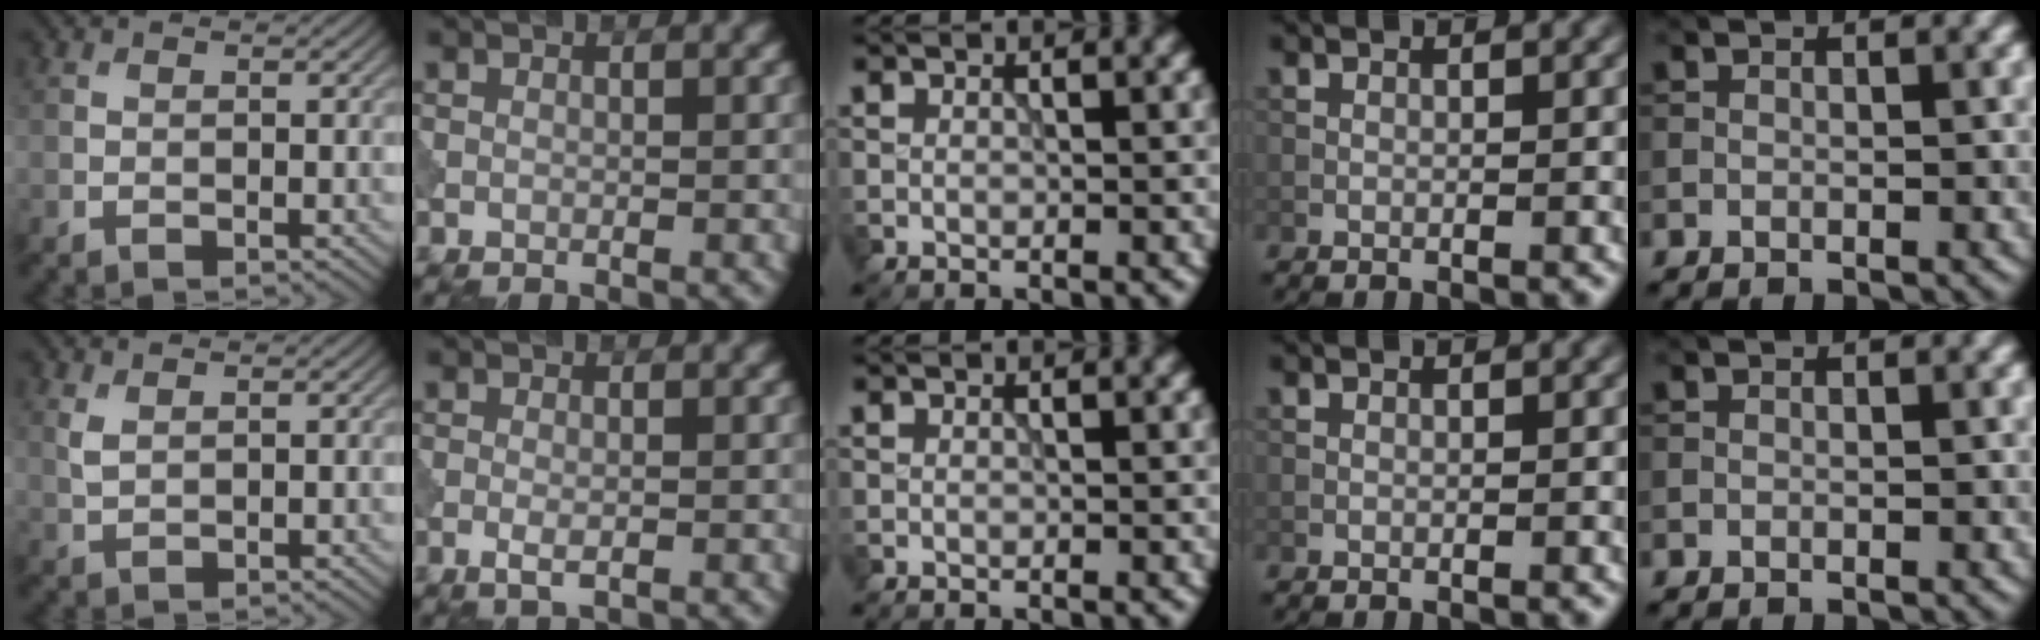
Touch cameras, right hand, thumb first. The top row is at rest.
{"thumb": {"total": 1.7, "force": [0.9, 0.7, 1.2], "torque": [-0.036, -0.001, 0.024]}, "index": {"total": 1.5, "force": [-0.5, 0.5, 1.3], "torque": [-0.029, -0.004, -0.012]}}